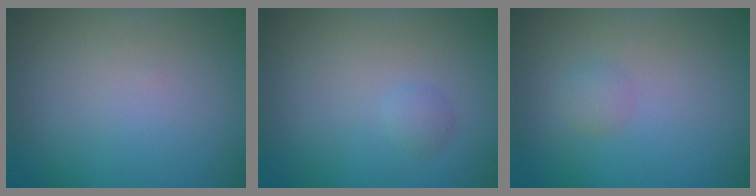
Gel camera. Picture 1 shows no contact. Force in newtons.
{"total": 0.8, "press": 0.8, "slide": 0.1}
{"total": 1.0, "press": 1.0, "slide": 0.1}